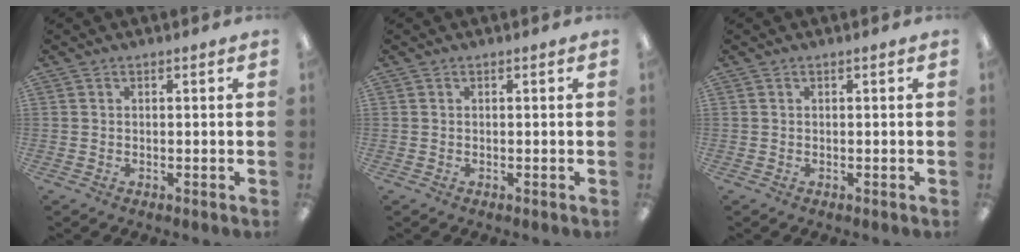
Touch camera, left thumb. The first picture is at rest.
{"total": 0.0}
{"total": 0.0}